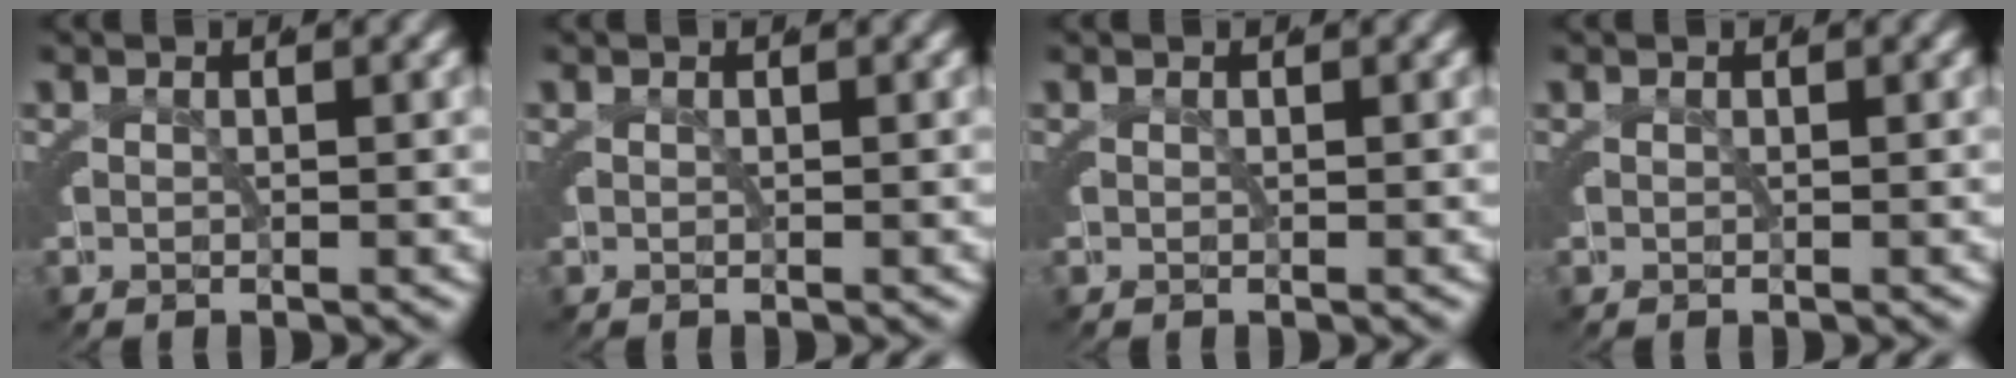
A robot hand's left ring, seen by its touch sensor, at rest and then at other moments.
{"total": 0.0}
{"total": 0.0}
{"total": 0.0}